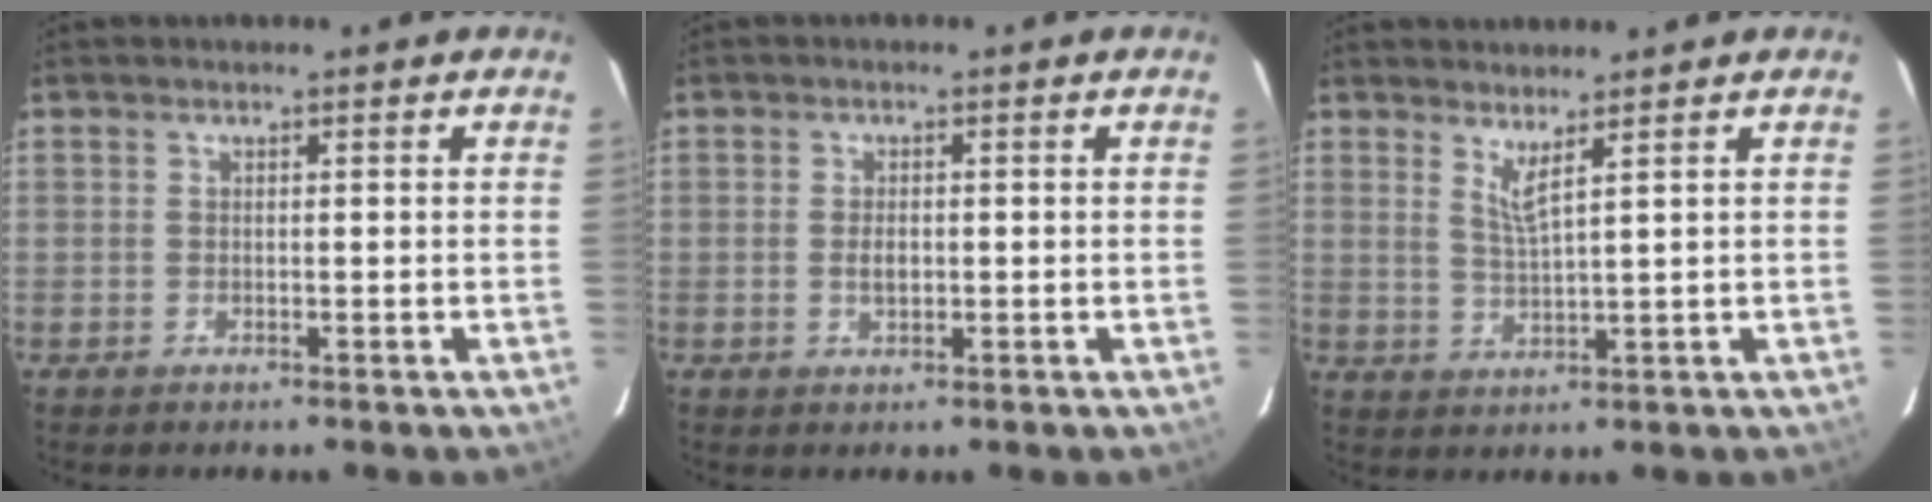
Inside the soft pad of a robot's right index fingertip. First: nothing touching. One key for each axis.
{"total": 2.2, "fx": -0.2, "fy": 1.3, "fz": 1.7, "tx": -0.031, "ty": 0.000, "tz": -0.002}
{"total": 3.3, "fx": 2.4, "fy": -0.5, "fz": 2.2, "tx": -0.045, "ty": -0.011, "tz": 0.041}